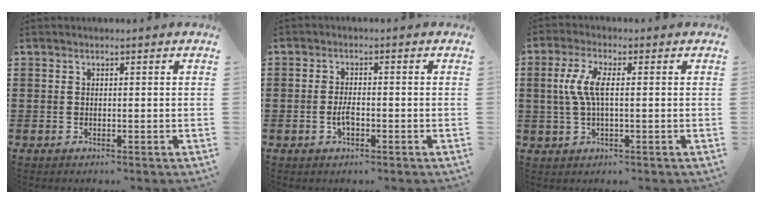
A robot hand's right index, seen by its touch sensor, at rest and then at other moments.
{"total": 2.8, "force": [-0.8, 1.1, 2.5], "torque": [-0.054, 0.000, -0.017]}
{"total": 5.5, "force": [0.1, 1.9, 5.2], "torque": [-0.124, -0.004, -0.009]}